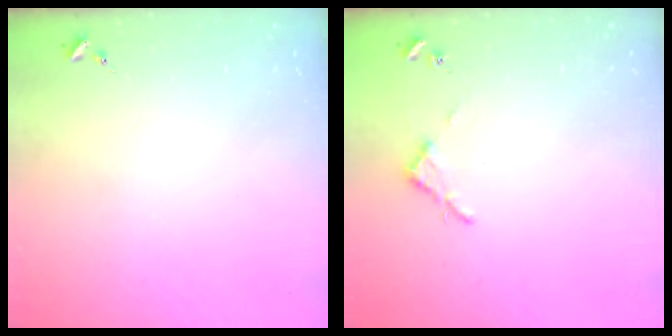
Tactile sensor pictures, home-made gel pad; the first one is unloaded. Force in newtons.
{"total": 2.8, "press": 2.8, "slide": 0.3}